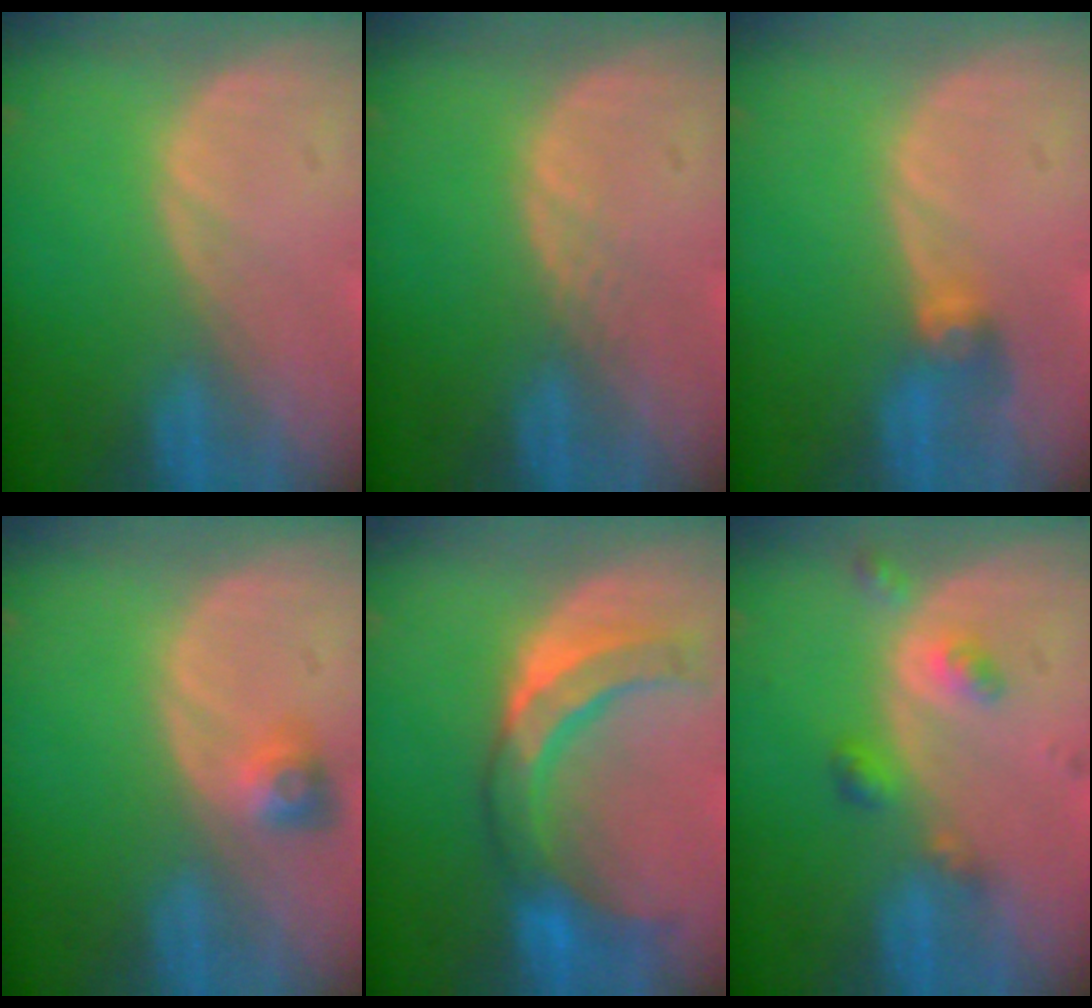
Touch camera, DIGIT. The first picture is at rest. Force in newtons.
{"total": 1.0, "press": 1.0, "slide": 0.1}
{"total": 2.7, "press": 2.7, "slide": 0.3}
{"total": 3.0, "press": 2.7, "slide": 1.3}
{"total": 8.4, "press": 8.3, "slide": 1.2}
{"total": 4.4, "press": 4.0, "slide": 2.0}